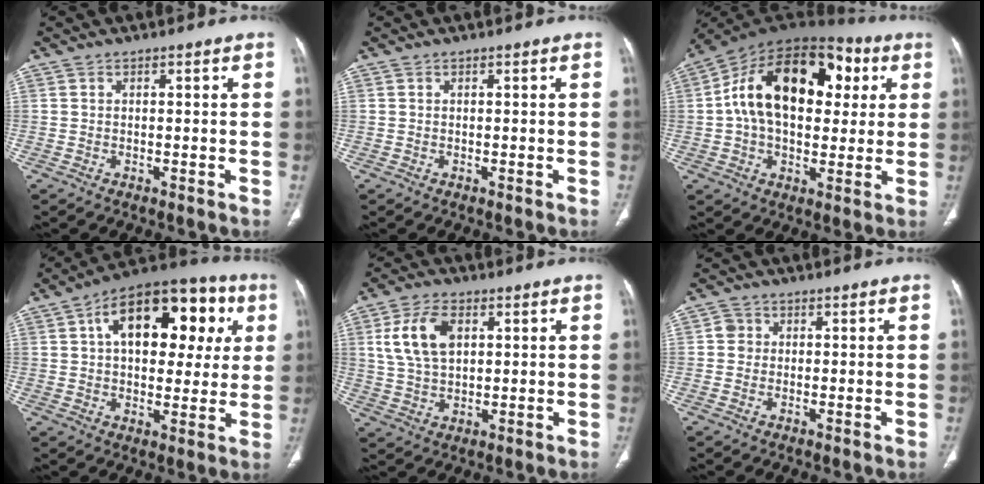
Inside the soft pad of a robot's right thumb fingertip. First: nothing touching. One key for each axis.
{"total": 0.0}
{"total": 23.6, "fx": 4.6, "fy": 14.7, "fz": 17.9, "tx": -0.275, "ty": 0.028, "tz": 0.064}
{"total": 22.1, "fx": 6.6, "fy": 12.5, "fz": 17.0, "tx": -0.204, "ty": 0.025, "tz": 0.090}
{"total": 10.0, "fx": 3.0, "fy": 6.0, "fz": 7.4, "tx": -0.140, "ty": 0.000, "tz": 0.060}
{"total": 2.2, "fx": 0.2, "fy": 2.1, "fz": 0.6, "tx": 0.002, "ty": 0.004, "tz": 0.002}